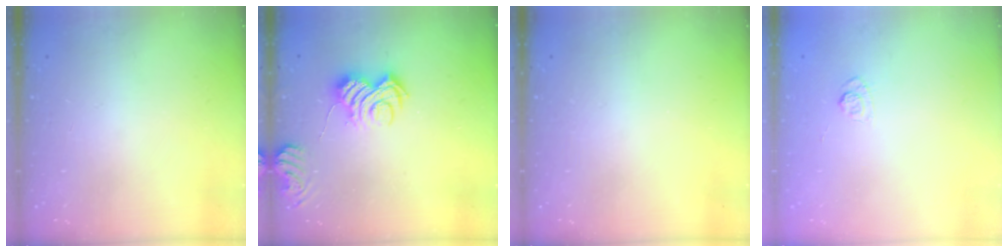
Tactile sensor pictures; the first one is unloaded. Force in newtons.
{"total": 7.3, "press": 7.2, "slide": 0.6}
{"total": 0.0}
{"total": 4.1, "press": 3.8, "slide": 1.7}